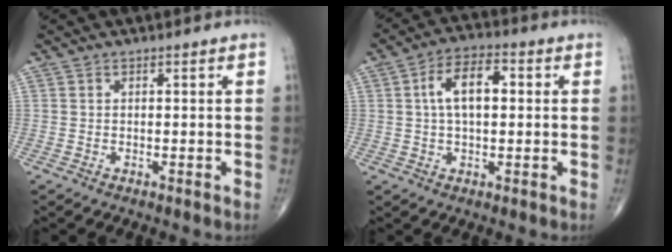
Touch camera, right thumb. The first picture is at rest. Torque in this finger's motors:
{"motor_torque": [0.35, 2.26, 1.16, 0.39, 0.07]}